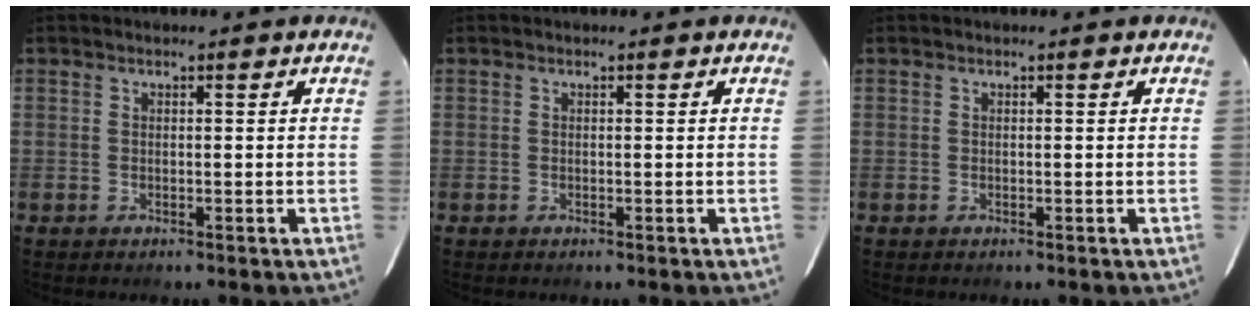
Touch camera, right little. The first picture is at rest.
{"total": 0.0}
{"total": 0.0}